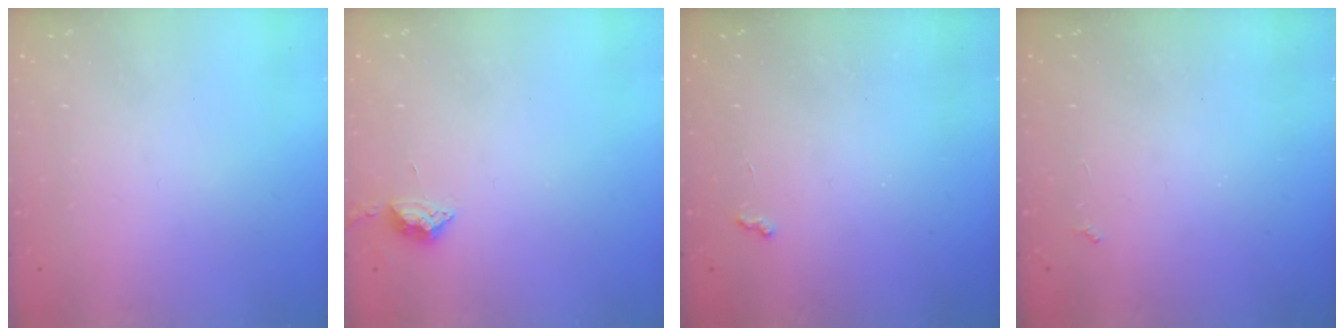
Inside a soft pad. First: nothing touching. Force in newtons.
{"total": 3.7, "press": 3.7, "slide": 0.5}
{"total": 2.6, "press": 2.6, "slide": 0.4}
{"total": 2.2, "press": 2.1, "slide": 0.4}